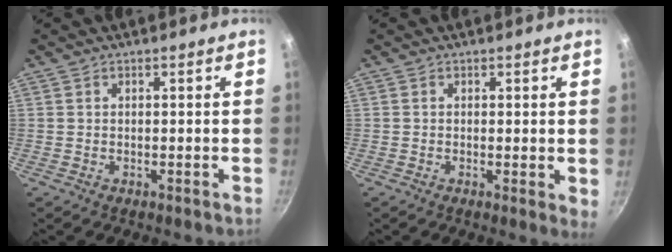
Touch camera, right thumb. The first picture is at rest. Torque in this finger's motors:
{"motor_torque": [0.12, 0.47, -0.05, -0.05, 0.06]}